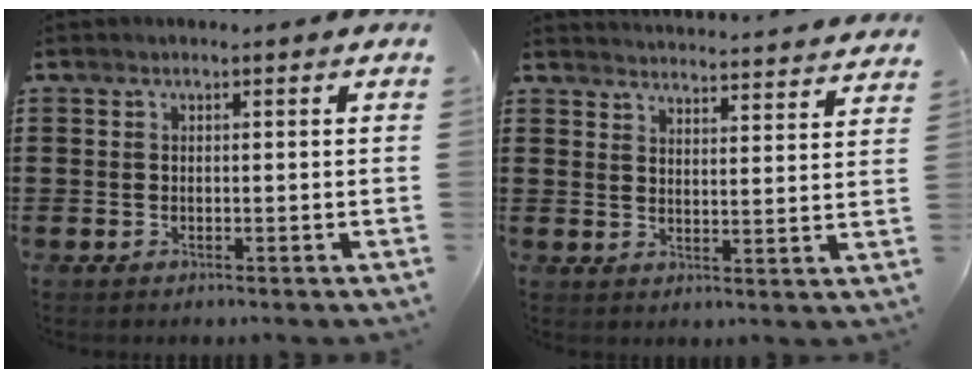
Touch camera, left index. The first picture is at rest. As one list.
[{"total": 2.8, "force": [2.7, -0.4, -0.3], "torque": [-0.004, -0.012, 0.052]}]